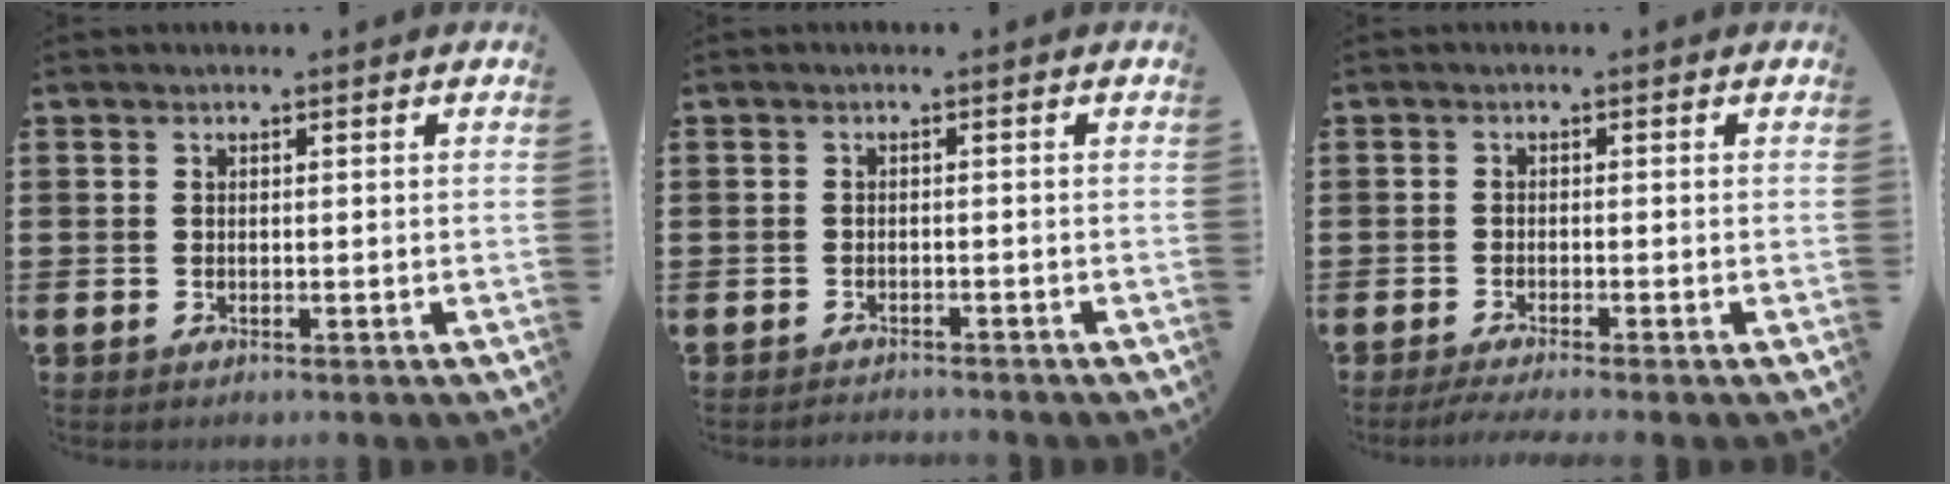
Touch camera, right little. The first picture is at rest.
{"total": 1.1, "force": [-1.1, 0.0, -0.1], "torque": [-0.001, 0.002, -0.023]}
{"total": 1.4, "force": [-1.0, 0.0, 1.0], "torque": [-0.015, 0.000, -0.020]}